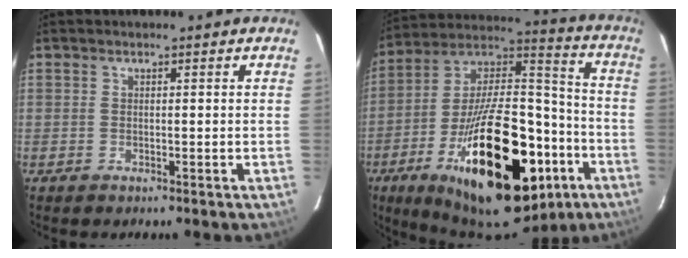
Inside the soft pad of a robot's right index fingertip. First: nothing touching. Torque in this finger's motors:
{"motor_torque": [1.70, -0.44, 1.05, 0.21]}